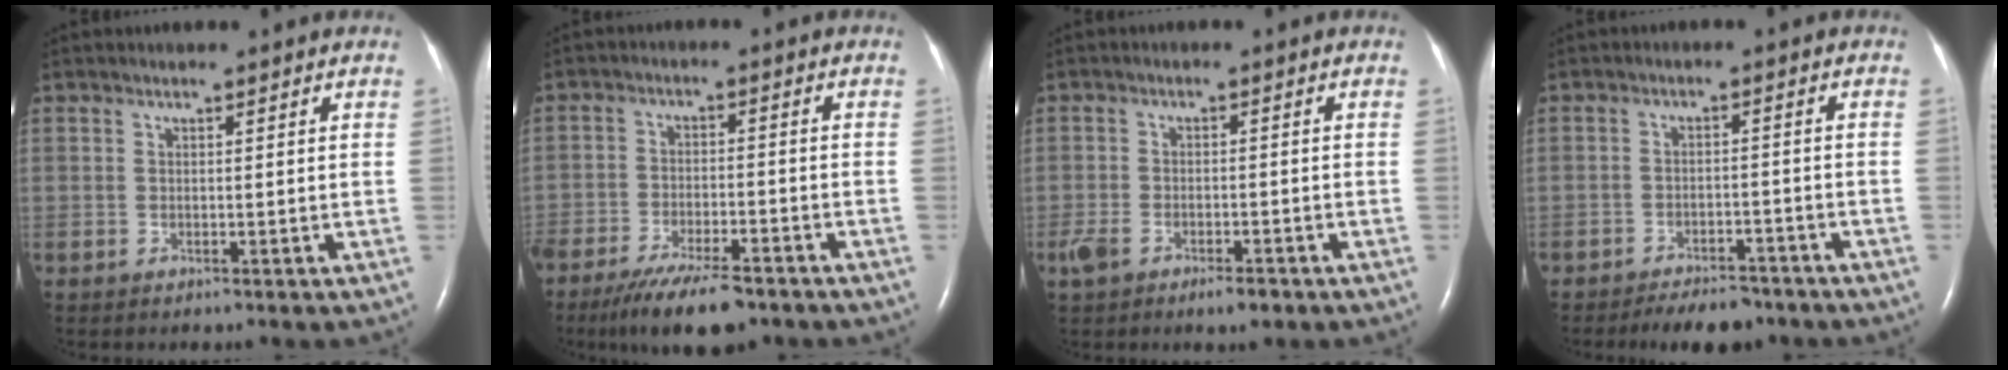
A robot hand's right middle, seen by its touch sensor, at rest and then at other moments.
{"total": 10.7, "force": [-8.1, 2.8, 6.5], "torque": [-0.109, -0.019, -0.131]}
{"total": 5.5, "force": [-3.4, 2.1, 3.8], "torque": [-0.072, -0.006, -0.054]}
{"total": 6.4, "force": [-5.4, 2.5, 2.3], "torque": [-0.033, -0.002, -0.081]}